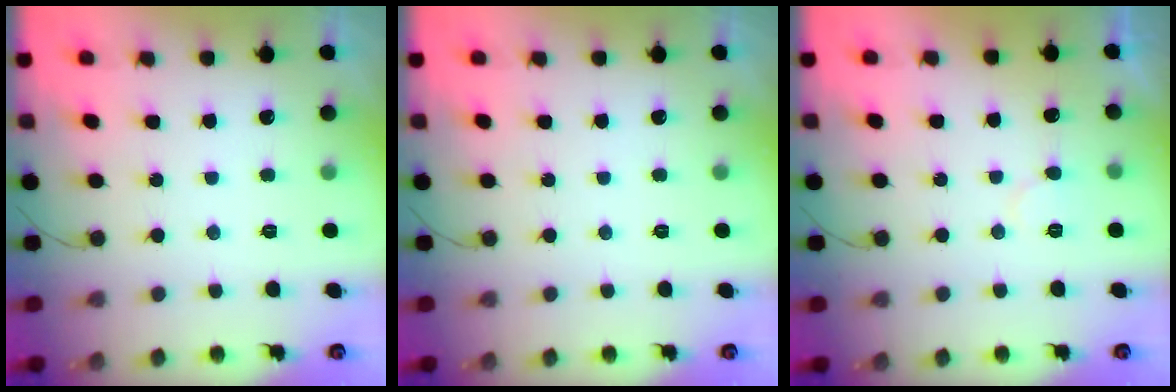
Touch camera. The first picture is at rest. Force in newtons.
{"total": 0.0}
{"total": 4.7, "press": 4.7, "slide": 0.5}